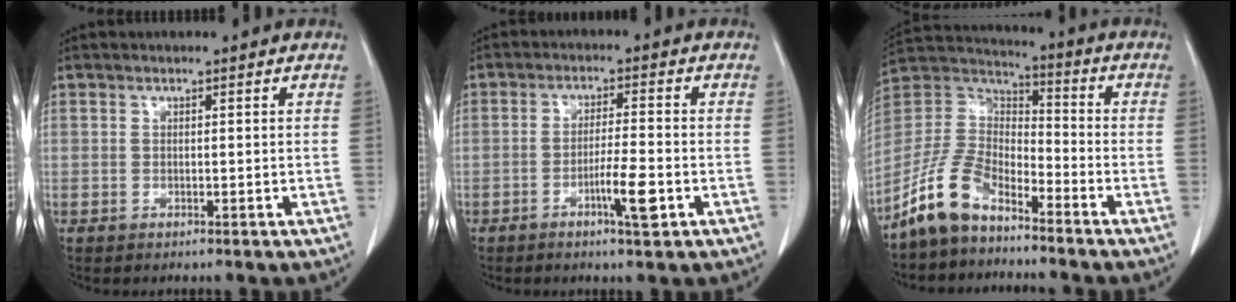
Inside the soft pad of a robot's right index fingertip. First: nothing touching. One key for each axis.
{"total": 5.5, "fx": -2.4, "fy": 0.2, "fz": 4.9, "tx": -0.087, "ty": -0.005, "tz": -0.041}
{"total": 10.7, "fx": -7.9, "fy": 4.5, "fz": 5.6, "tx": -0.134, "ty": 0.016, "tz": -0.164}